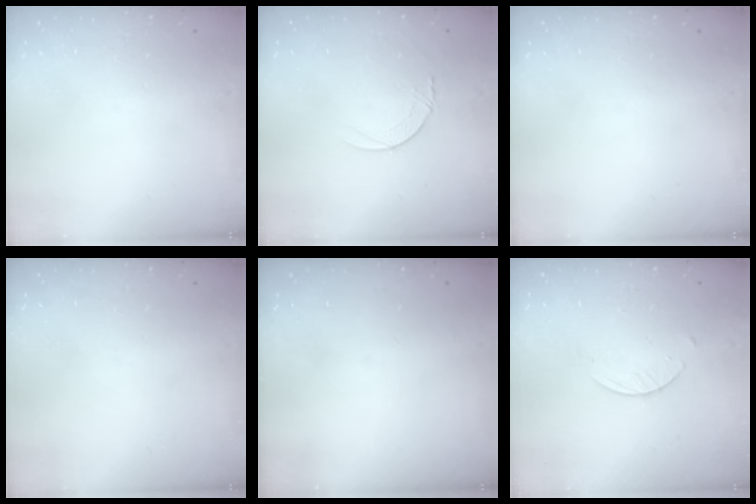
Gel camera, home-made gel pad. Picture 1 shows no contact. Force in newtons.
{"total": 4.2, "press": 4.2, "slide": 0.5}
{"total": 0.0}
{"total": 0.0}
{"total": 0.0}
{"total": 2.7, "press": 2.6, "slide": 0.3}